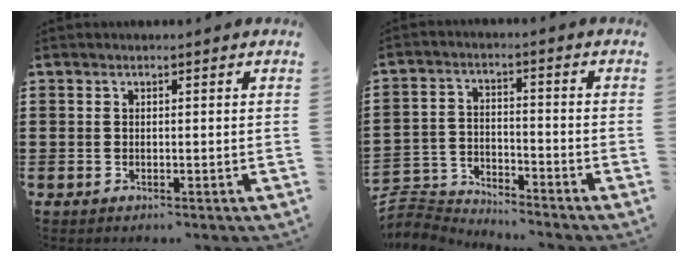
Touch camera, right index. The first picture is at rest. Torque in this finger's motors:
{"motor_torque": [-2.14, 0.00, -1.05, -0.21]}